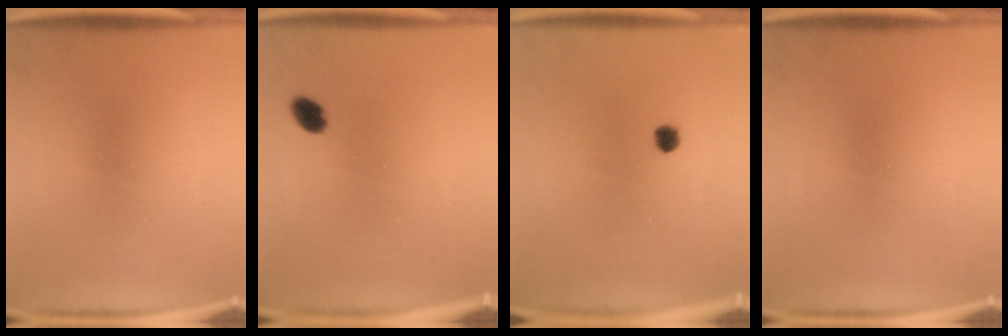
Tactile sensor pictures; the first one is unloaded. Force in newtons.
{"total": 2.8}
{"total": 1.7}
{"total": 0.0}